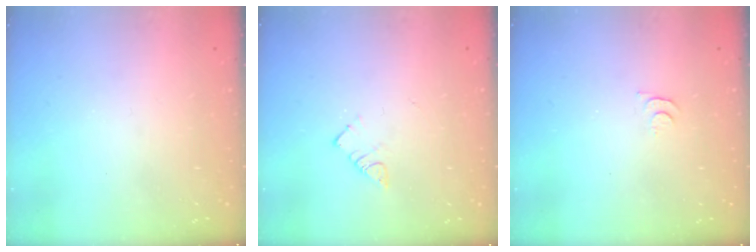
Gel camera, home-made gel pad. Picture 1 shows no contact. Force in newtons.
{"total": 3.9, "press": 3.9, "slide": 0.2}
{"total": 5.2, "press": 5.1, "slide": 0.5}